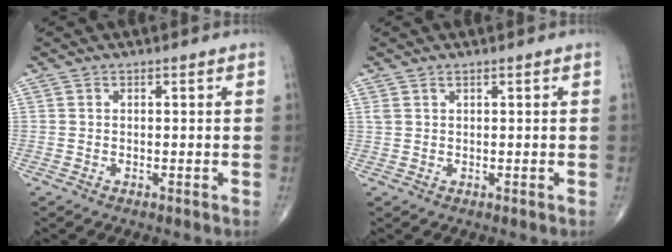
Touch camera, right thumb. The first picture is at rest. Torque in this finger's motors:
{"motor_torque": [0.03, 0.13, 0.13, 0.49, 0.01]}